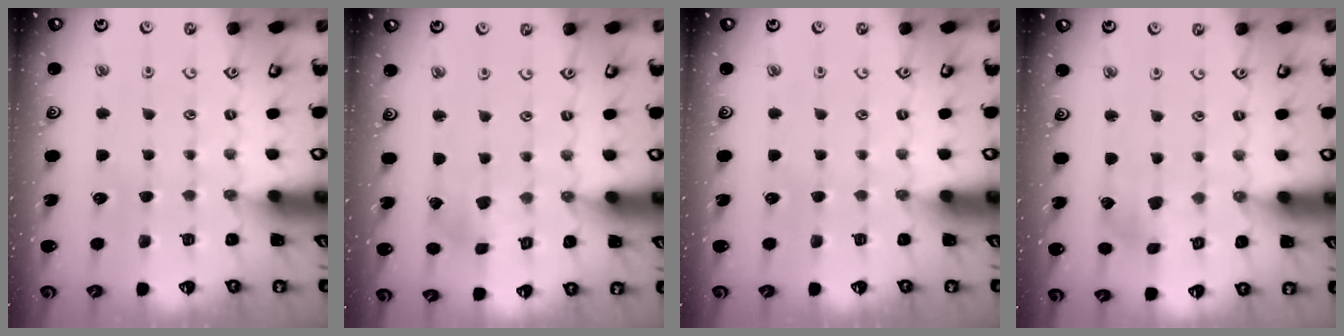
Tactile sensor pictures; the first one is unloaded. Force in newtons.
{"total": 2.1, "press": 2.1, "slide": 0.1}
{"total": 0.0}
{"total": 2.2, "press": 2.2, "slide": 0.4}